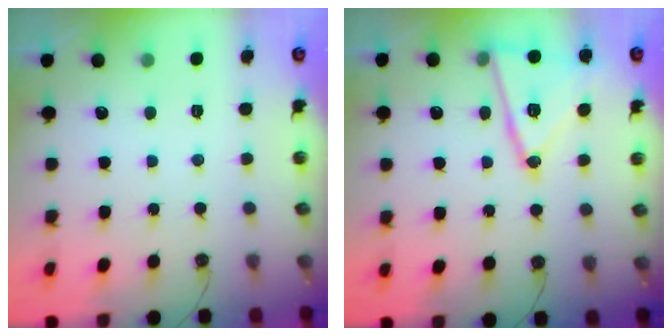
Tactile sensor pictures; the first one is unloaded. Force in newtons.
{"total": 14.9, "press": 14.6, "slide": 3.1}